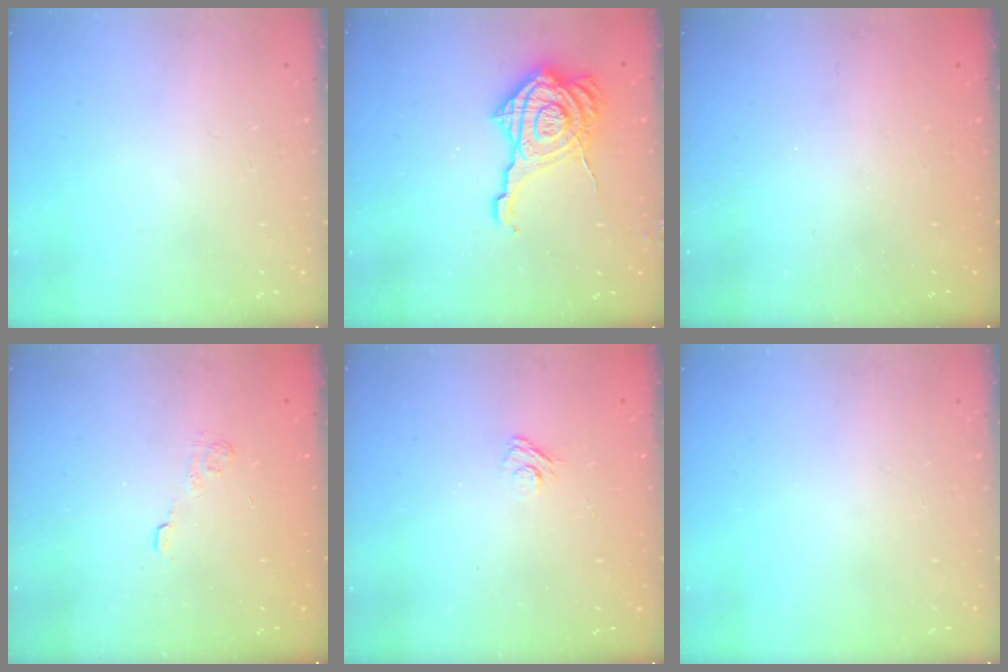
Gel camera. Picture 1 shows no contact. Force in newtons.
{"total": 16.7, "press": 16.6, "slide": 1.6}
{"total": 2.3, "press": 2.1, "slide": 0.8}
{"total": 2.9, "press": 2.5, "slide": 1.4}
{"total": 3.0, "press": 2.7, "slide": 1.4}
{"total": 0.0}